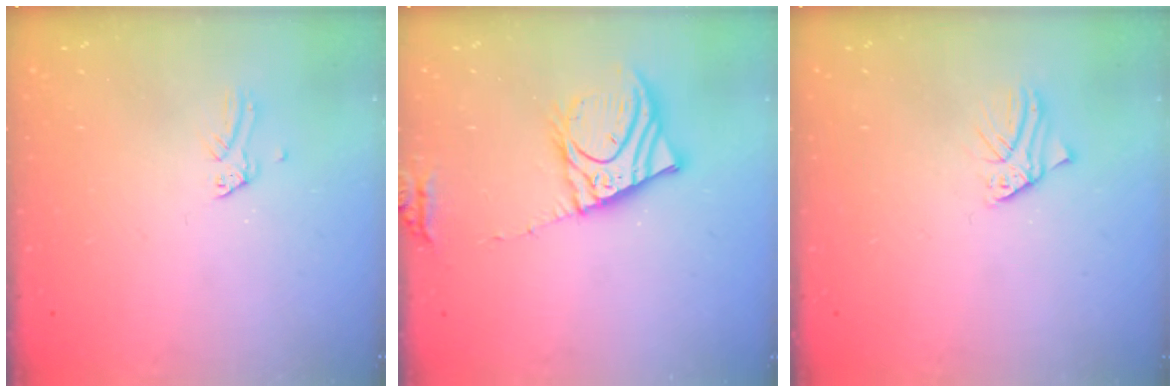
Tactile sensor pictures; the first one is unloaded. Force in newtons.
{"total": 13.6, "press": 13.3, "slide": 2.7}
{"total": 1.2, "press": 1.2, "slide": 0.1}